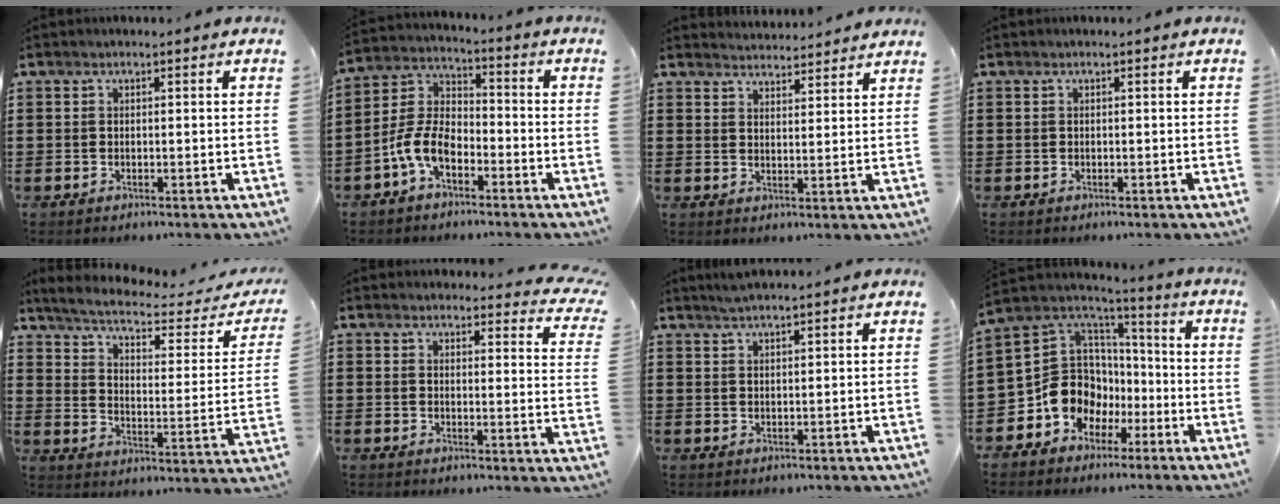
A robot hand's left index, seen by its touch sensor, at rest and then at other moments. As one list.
[{"total": 7.9, "force": [-4.8, 3.8, 4.9], "torque": [-0.135, 0.000, -0.102]}, {"total": 3.3, "force": [3.2, 0.0, -0.2], "torque": [-0.006, -0.015, 0.061]}, {"total": 0.0}, {"total": 4.7, "force": [3.8, 0.6, 2.7], "torque": [-0.074, -0.030, 0.057]}, {"total": 3.5, "force": [3.3, 0.6, 0.9], "torque": [-0.017, -0.020, 0.057]}, {"total": 1.7, "force": [1.6, 0.0, 0.6], "torque": [-0.015, 0.000, 0.030]}, {"total": 11.5, "force": [-4.1, 10.1, 3.6], "torque": [-0.120, 0.000, -0.073]}]